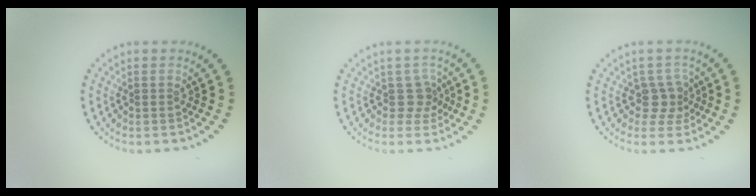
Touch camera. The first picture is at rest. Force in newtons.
{"total": 1.8, "press": 1.4, "slide": 1.1}
{"total": 2.3, "press": 1.7, "slide": 1.5}